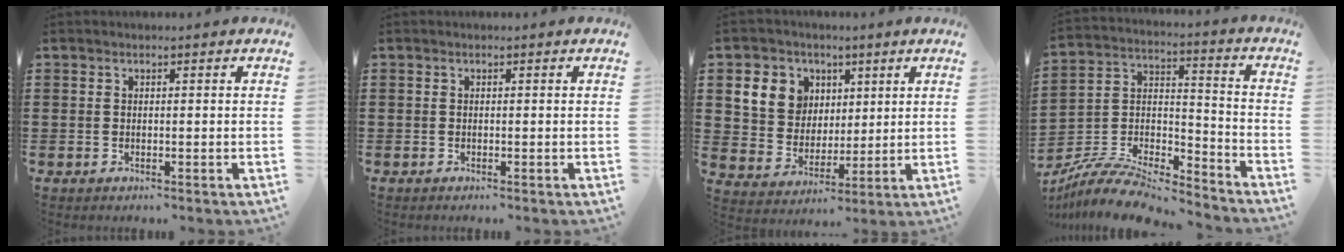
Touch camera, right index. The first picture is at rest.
{"total": 0.0}
{"total": 8.2, "force": [3.5, 7.2, 2.0], "torque": [-0.072, 0.010, 0.069]}
{"total": 9.2, "force": [-8.5, 1.9, 3.0], "torque": [-0.056, 0.016, -0.168]}